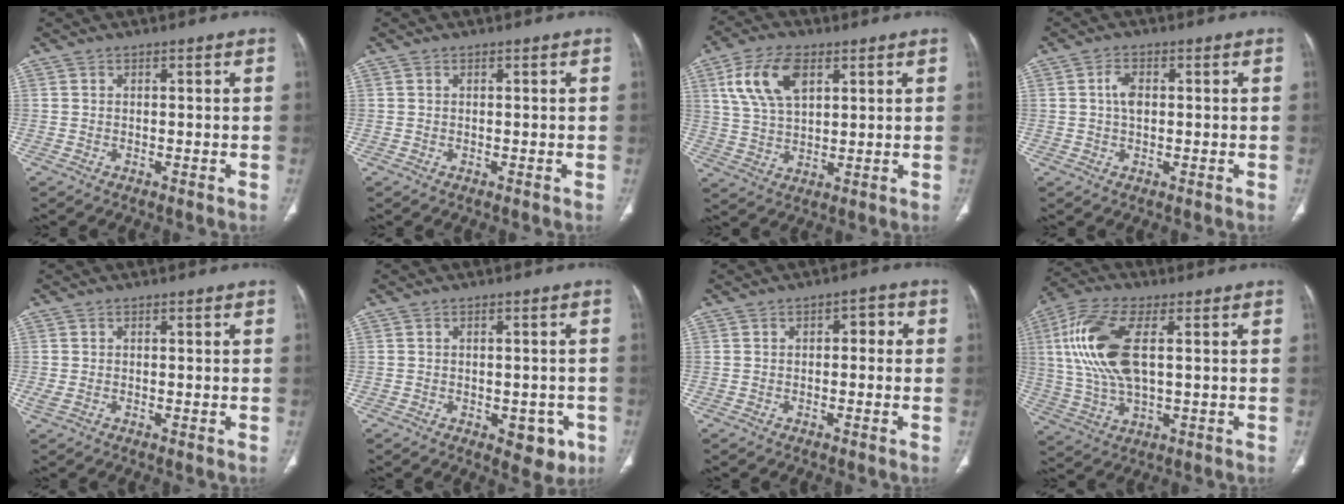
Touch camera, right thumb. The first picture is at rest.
{"total": 0.0}
{"total": 11.5, "force": [4.7, 6.2, 8.5], "torque": [-0.159, -0.005, 0.093]}
{"total": 3.3, "force": [0.5, 1.9, 2.6], "torque": [-0.051, 0.003, 0.007]}
{"total": 1.3, "force": [-0.2, 0.6, 1.1], "torque": [-0.035, -0.001, -0.001]}
{"total": 6.0, "force": [-2.3, 3.5, 4.3], "torque": [-0.023, 0.004, -0.020]}
{"total": 3.0, "force": [0.3, 1.8, 2.4], "torque": [-0.018, 0.011, -0.005]}
{"total": 15.6, "force": [3.0, 7.1, 13.6], "torque": [-0.300, 0.003, 0.060]}